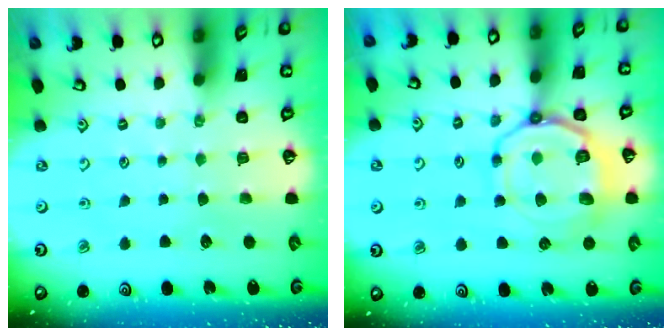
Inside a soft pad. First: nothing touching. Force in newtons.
{"total": 14.0, "press": 13.9, "slide": 1.6}